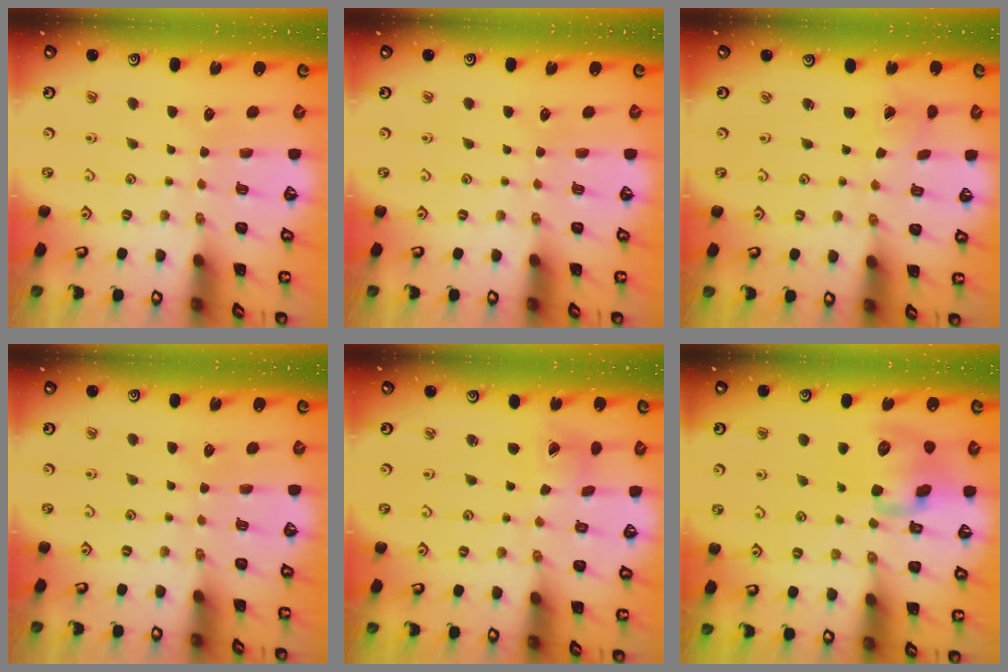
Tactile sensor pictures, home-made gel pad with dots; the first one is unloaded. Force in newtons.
{"total": 0.0}
{"total": 1.7, "press": 1.7, "slide": 0.1}
{"total": 0.0}
{"total": 3.0, "press": 3.0, "slide": 0.4}
{"total": 14.4, "press": 14.3, "slide": 2.3}